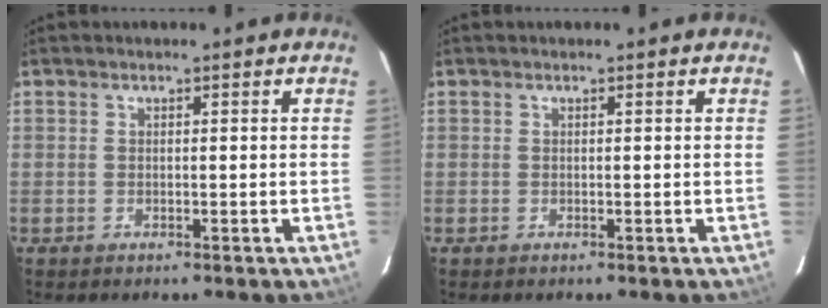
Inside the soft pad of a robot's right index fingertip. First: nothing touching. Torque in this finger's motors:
{"motor_torque": [0.00, 0.00, 0.02, -0.01]}